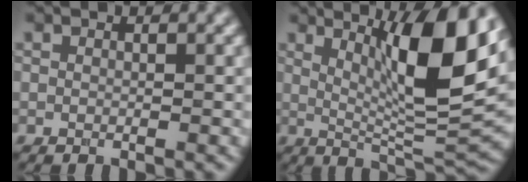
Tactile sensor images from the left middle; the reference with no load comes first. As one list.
[{"total": 10.0, "force": [3.6, 2.2, 9.1], "torque": [-0.133, -0.014, 0.073]}]